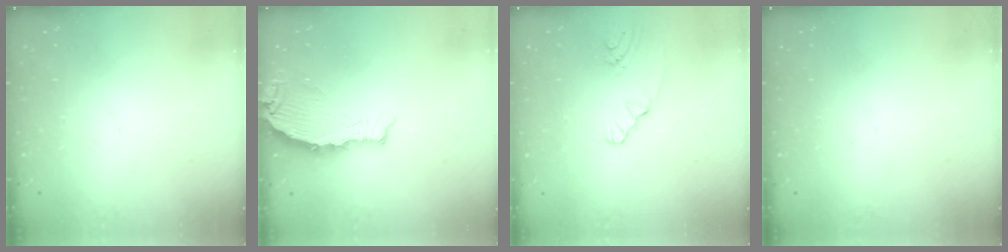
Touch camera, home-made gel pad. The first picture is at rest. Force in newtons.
{"total": 6.9, "press": 6.9, "slide": 0.4}
{"total": 1.2, "press": 1.2, "slide": 0.3}
{"total": 0.0}